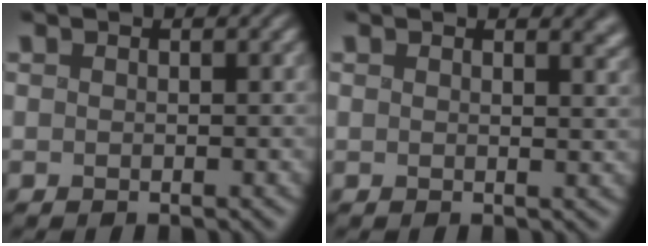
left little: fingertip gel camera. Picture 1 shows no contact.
{"total": 2.3, "force": [1.8, 0.9, 1.0], "torque": [-0.023, 0.001, 0.029]}